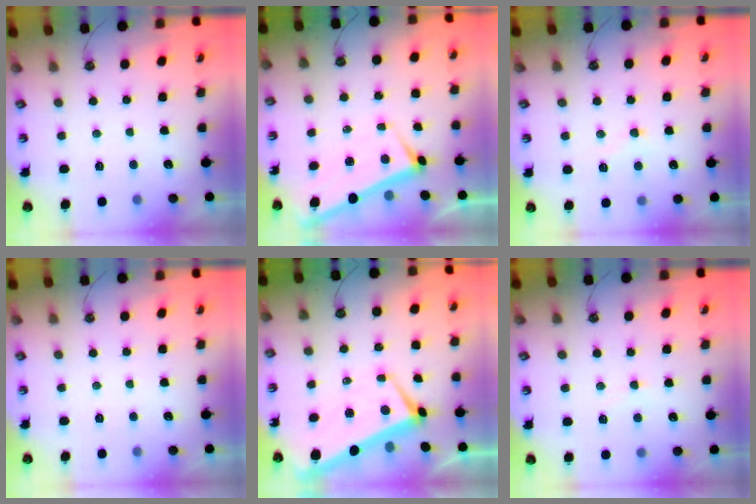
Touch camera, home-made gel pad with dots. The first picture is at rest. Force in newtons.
{"total": 2.5, "press": 2.5, "slide": 0.3}
{"total": 2.0, "press": 1.9, "slide": 0.6}
{"total": 0.0}
{"total": 1.7, "press": 1.5, "slide": 0.8}
{"total": 2.1, "press": 2.1, "slide": 0.6}